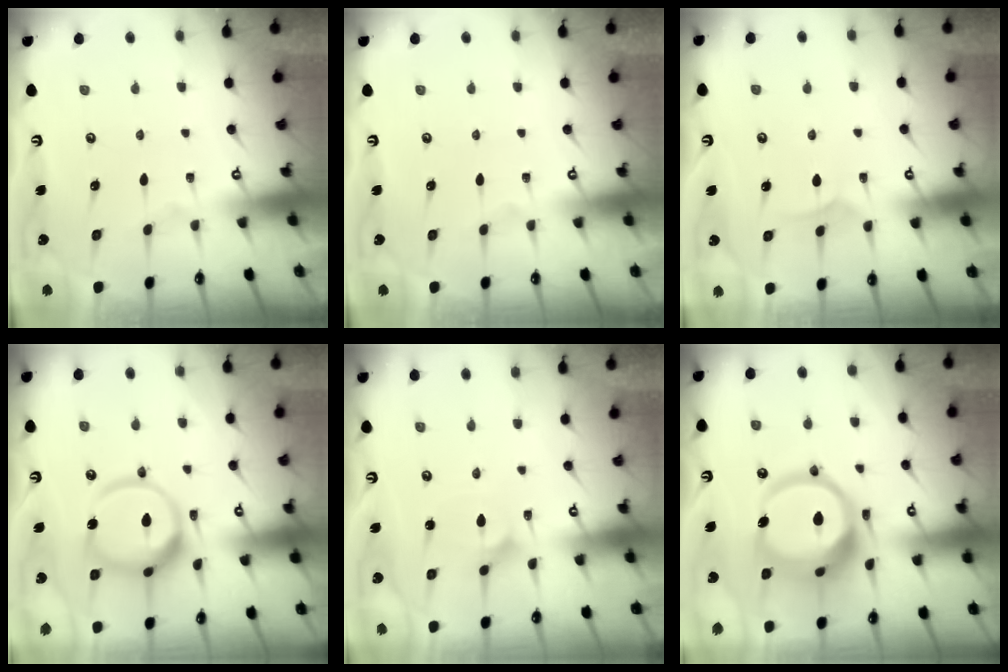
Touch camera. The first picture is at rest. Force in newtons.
{"total": 0.0}
{"total": 5.0, "press": 4.9, "slide": 0.4}
{"total": 15.5, "press": 15.4, "slide": 1.5}
{"total": 2.1, "press": 2.1, "slide": 0.1}
{"total": 18.7, "press": 18.5, "slide": 2.1}